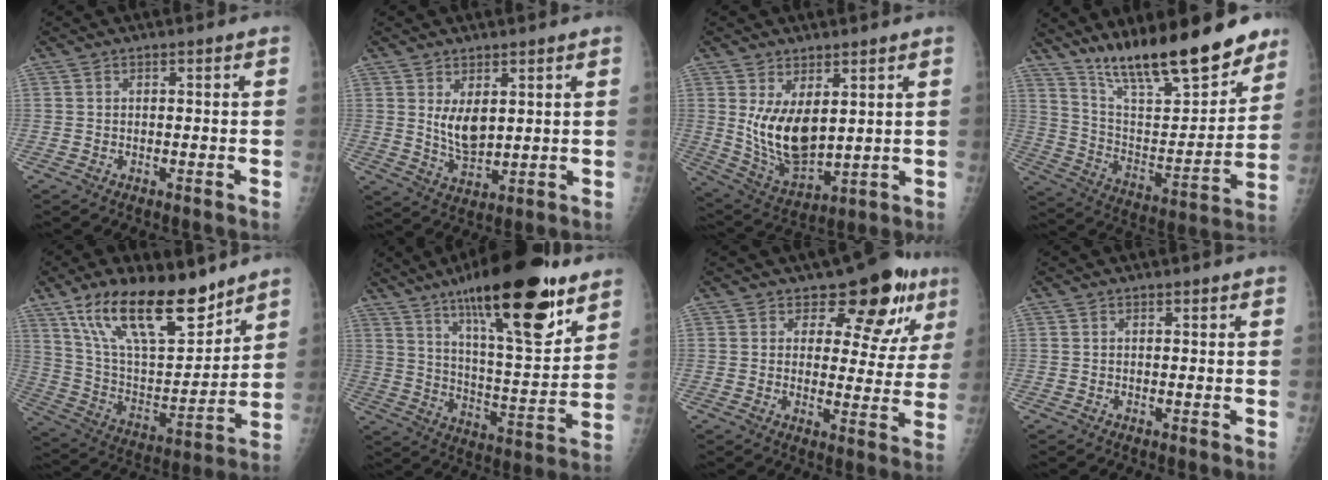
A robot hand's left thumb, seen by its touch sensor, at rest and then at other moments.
{"total": 6.3, "force": [2.0, 3.4, 5.0], "torque": [-0.075, -0.024, 0.048]}
{"total": 11.4, "force": [2.9, 6.0, 9.3], "torque": [-0.153, -0.031, 0.075]}
{"total": 22.6, "force": [17.5, 6.1, 13.0], "torque": [-0.167, -0.092, 0.292]}
{"total": 22.1, "force": [15.0, 8.3, 13.9], "torque": [-0.206, -0.066, 0.272]}
{"total": 24.9, "force": [15.4, 6.5, 18.5], "torque": [-0.269, -0.063, 0.247]}
{"total": 11.4, "force": [7.3, 6.4, 5.9], "torque": [-0.025, -0.039, 0.087]}
{"total": 0.6, "force": [0.4, 0.3, 0.3], "torque": [-0.001, -0.002, 0.004]}